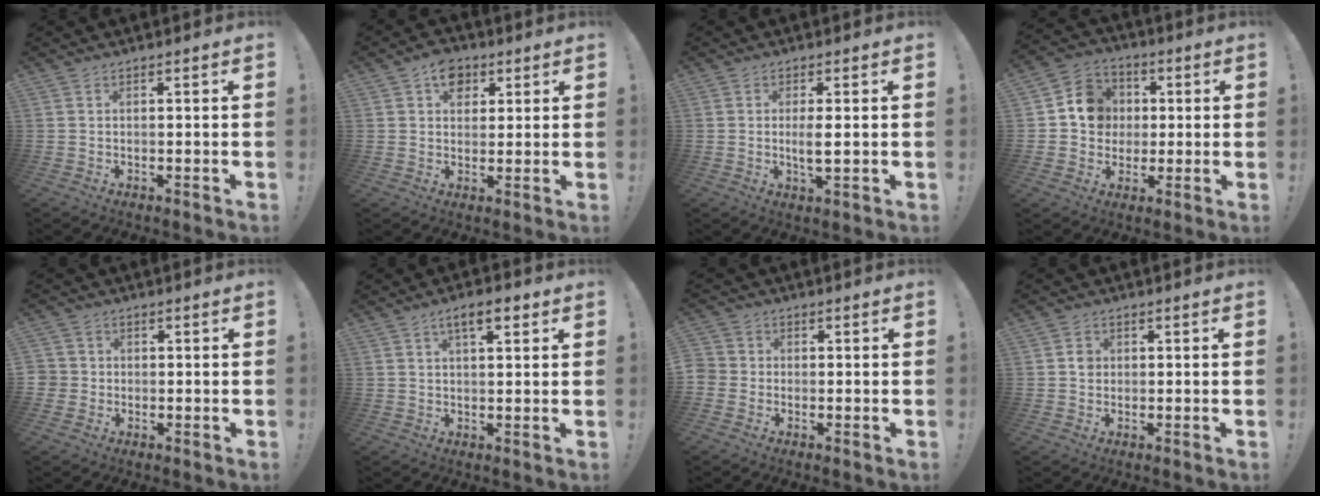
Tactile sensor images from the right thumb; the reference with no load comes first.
{"total": 7.4, "force": [3.5, 5.7, 3.1], "torque": [-0.040, -0.009, 0.067]}
{"total": 4.0, "force": [0.1, 0.9, 3.9], "torque": [-0.068, -0.010, -0.002]}
{"total": 11.4, "force": [1.4, 10.6, 4.0], "torque": [-0.046, 0.009, 0.034]}
{"total": 3.0, "force": [-0.7, 2.8, 0.8], "torque": [-0.012, 0.009, -0.011]}
{"total": 6.1, "force": [3.0, 2.1, 4.9], "torque": [-0.068, -0.005, 0.045]}
{"total": 3.0, "force": [-1.2, 2.6, 1.1], "torque": [-0.029, 0.011, -0.022]}
{"total": 2.6, "force": [-0.1, 2.3, 1.1], "torque": [0.003, -0.003, -0.006]}